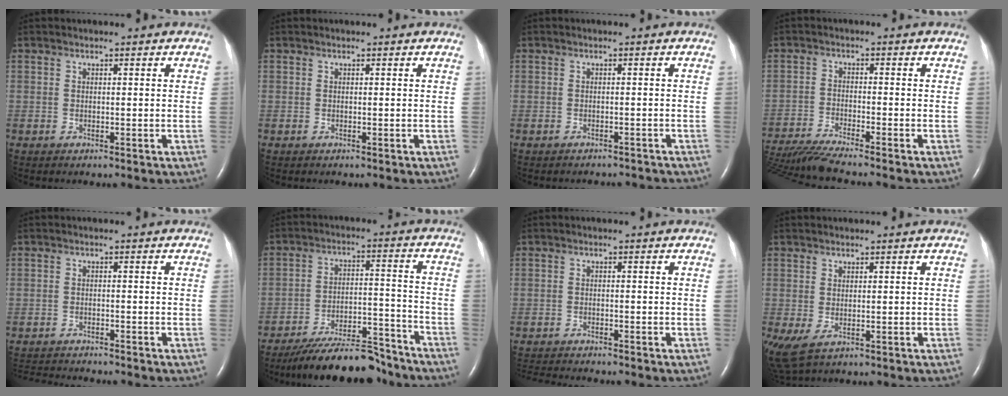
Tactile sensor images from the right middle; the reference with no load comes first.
{"total": 0.0}
{"total": 4.0, "force": [-3.8, 1.1, 0.5], "torque": [-0.010, -0.005, -0.039]}
{"total": 8.3, "force": [-7.5, -1.7, 3.2], "torque": [-0.053, -0.030, -0.134]}
{"total": 6.3, "force": [-6.0, 0.3, 1.7], "torque": [-0.026, -0.014, -0.094]}
{"total": 14.3, "force": [-12.9, 2.6, 5.7], "torque": [-0.095, 0.013, -0.207]}
{"total": 5.5, "force": [-5.2, -0.2, 1.7], "torque": [-0.027, -0.017, -0.084]}
{"total": 3.7, "force": [-0.8, 1.6, 3.2], "torque": [-0.077, -0.008, -0.003]}